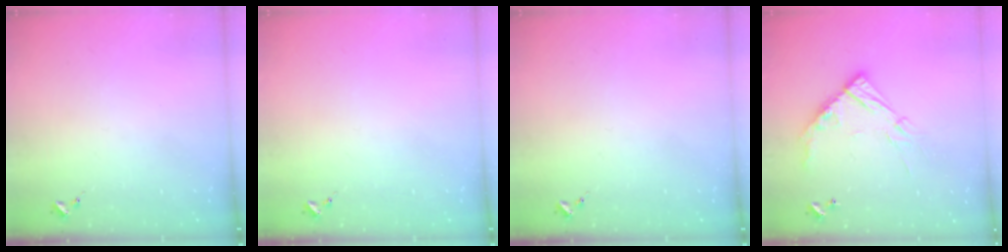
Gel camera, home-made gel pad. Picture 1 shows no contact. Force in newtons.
{"total": 0.0}
{"total": 0.0}
{"total": 14.3, "press": 14.3, "slide": 1.0}